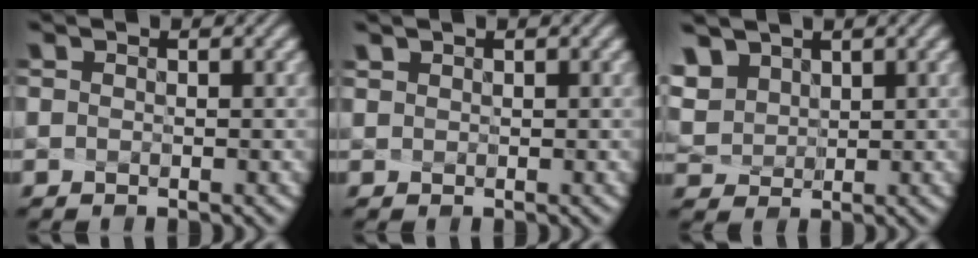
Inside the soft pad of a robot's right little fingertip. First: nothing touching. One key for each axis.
{"total": 0.8, "fx": 0.7, "fy": 0.2, "fz": 0.1, "tx": -0.014, "ty": 0.002, "tz": 0.019}
{"total": 6.7, "fx": 3.8, "fy": 4.6, "fz": 2.9, "tx": -0.096, "ty": 0.011, "tz": 0.078}